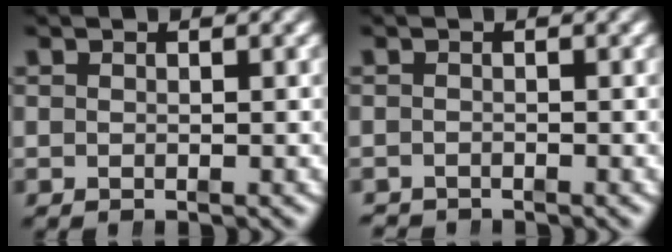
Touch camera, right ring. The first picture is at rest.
{"total": 1.4, "force": [-1.4, 0.0, -0.2], "torque": [0.001, -0.016, -0.018]}